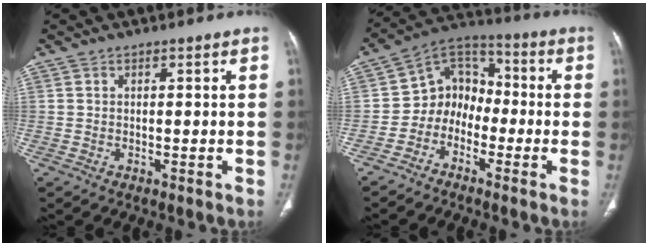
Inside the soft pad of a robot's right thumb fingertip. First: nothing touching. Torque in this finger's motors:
{"motor_torque": [-0.42, 0.19, 0.13, -0.09, -0.06]}